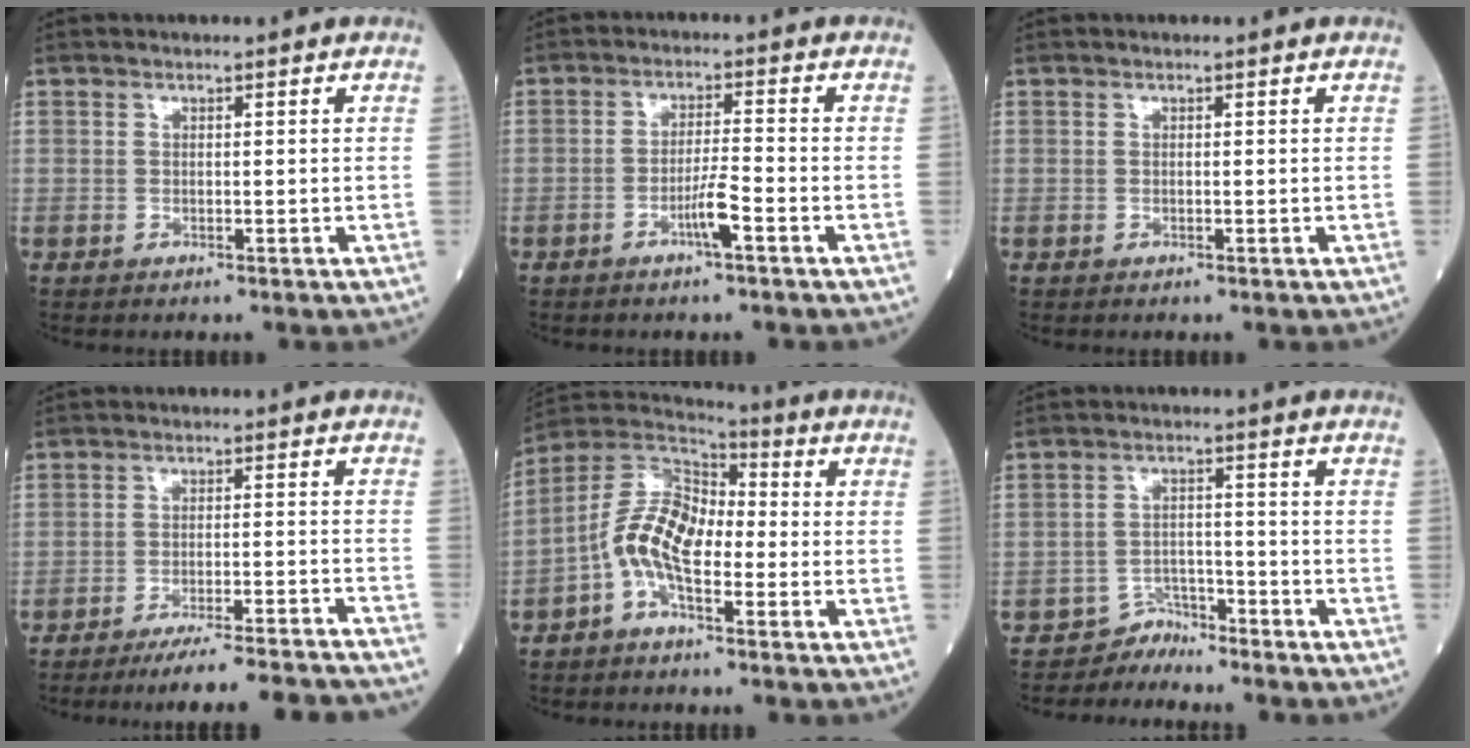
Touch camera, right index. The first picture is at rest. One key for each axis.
{"total": 3.9, "fx": -2.0, "fy": -0.2, "fz": 3.3, "tx": -0.063, "ty": -0.003, "tz": -0.039}
{"total": 0.0}
{"total": 14.6, "fx": -13.6, "fy": -0.6, "fz": 5.1, "tx": -0.053, "ty": -0.016, "tz": -0.187}
{"total": 9.9, "fx": -2.7, "fy": 4.4, "fz": 8.4, "tx": -0.179, "ty": 0.030, "tz": -0.061}
{"total": 3.4, "fx": -3.1, "fy": 0.6, "fz": -1.4, "tx": 0.027, "ty": 0.005, "tz": -0.049}